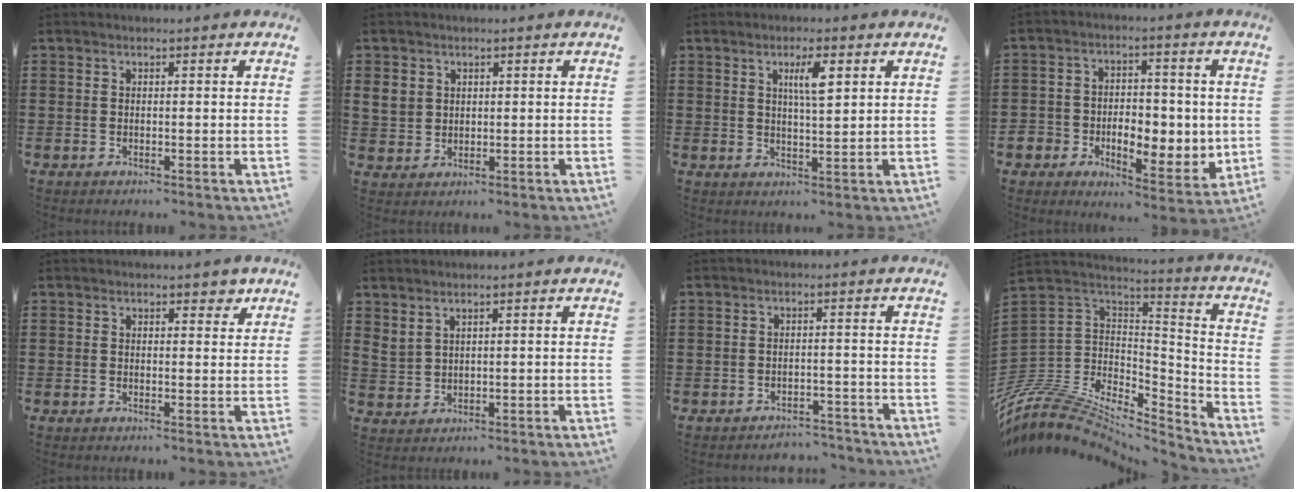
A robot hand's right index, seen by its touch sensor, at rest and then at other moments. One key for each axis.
{"total": 3.4, "fx": 1.1, "fy": 3.0, "fz": 1.1, "tx": -0.035, "ty": 0.010, "tz": 0.021}
{"total": 4.3, "fx": 1.7, "fy": 1.0, "fz": 3.9, "tx": -0.073, "ty": 0.006, "tz": 0.025}
{"total": 6.7, "fx": -0.6, "fy": 5.7, "fz": 3.6, "tx": -0.068, "ty": -0.002, "tz": -0.009}
{"total": 2.2, "fx": 1.6, "fy": 1.0, "fz": 1.0, "tx": 0.000, "ty": -0.001, "tz": 0.025}
{"total": 1.9, "fx": 1.6, "fy": 0.7, "fz": 0.6, "tx": -0.017, "ty": 0.004, "tz": 0.032}
{"total": 2.8, "fx": -2.8, "fy": 0.3, "fz": -0.1, "tx": -0.005, "ty": -0.003, "tz": -0.061}
{"total": 9.3, "fx": -7.3, "fy": 4.9, "fz": 3.1, "tx": -0.093, "ty": -0.006, "tz": -0.148}